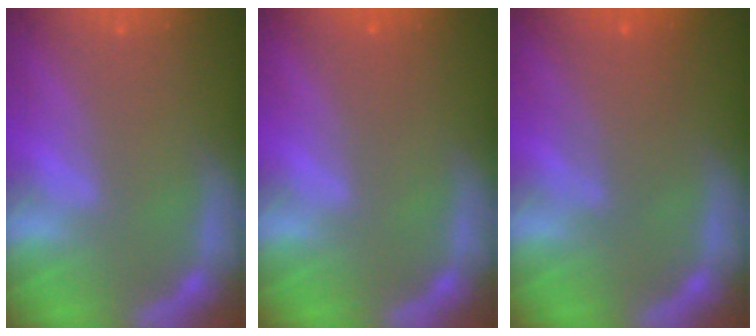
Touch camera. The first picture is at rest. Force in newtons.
{"total": 1.0}
{"total": 3.6}